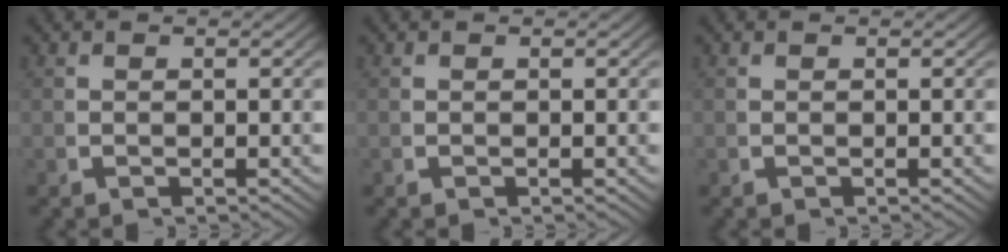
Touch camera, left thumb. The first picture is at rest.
{"total": 0.0}
{"total": 0.0}